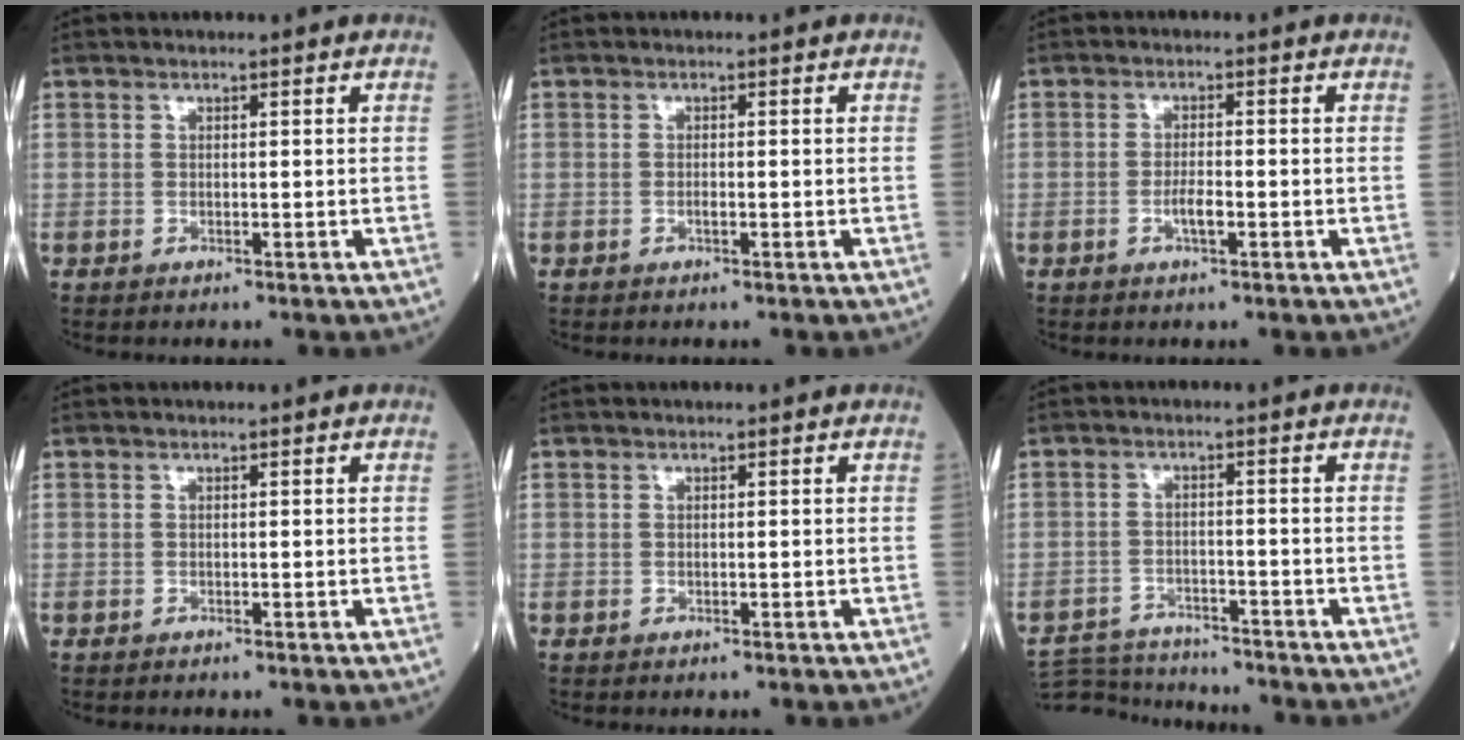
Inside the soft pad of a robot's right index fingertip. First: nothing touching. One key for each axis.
{"total": 0.8, "fx": -0.4, "fy": 0.1, "fz": 0.7, "tx": -0.017, "ty": 0.000, "tz": -0.007}
{"total": 2.5, "fx": -0.9, "fy": 0.5, "fz": 2.3, "tx": -0.043, "ty": 0.001, "tz": -0.017}
{"total": 0.0}
{"total": 0.0}
{"total": 7.9, "fx": -7.8, "fy": 0.9, "fz": 0.6, "tx": -0.014, "ty": 0.002, "tz": -0.128}